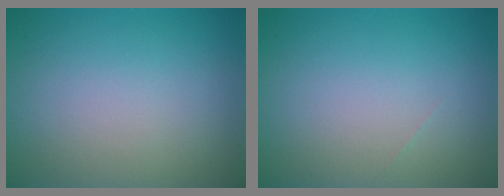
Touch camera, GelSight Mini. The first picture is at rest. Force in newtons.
{"total": 0.0}